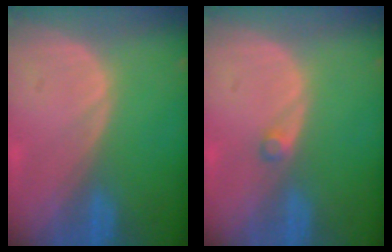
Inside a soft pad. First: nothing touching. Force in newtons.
{"total": 1.0, "press": 1.0, "slide": 0.2}